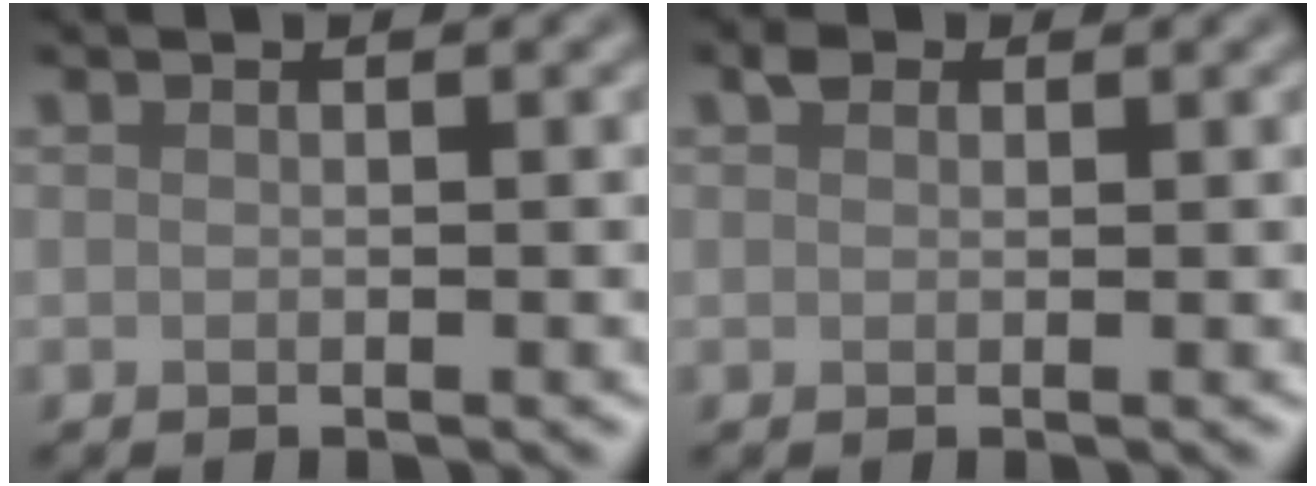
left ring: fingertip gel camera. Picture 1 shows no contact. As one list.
[{"total": 0.9, "force": [0.5, 0.6, 0.4], "torque": [-0.007, 0.002, 0.008]}]